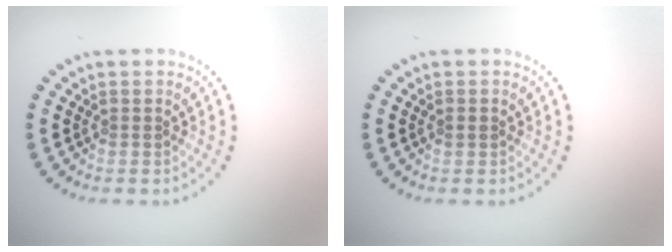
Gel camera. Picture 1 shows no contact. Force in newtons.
{"total": 0.8, "press": 0.7, "slide": 0.3}